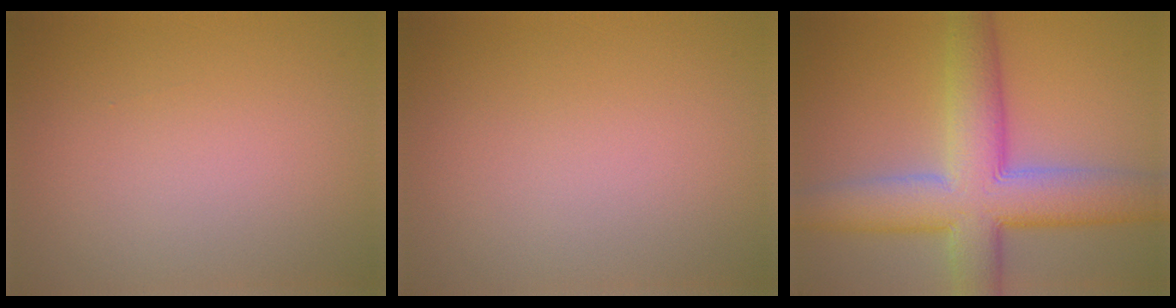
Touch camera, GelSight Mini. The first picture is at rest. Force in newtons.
{"total": 0.0}
{"total": 10.4, "press": 10.4, "slide": 0.6}